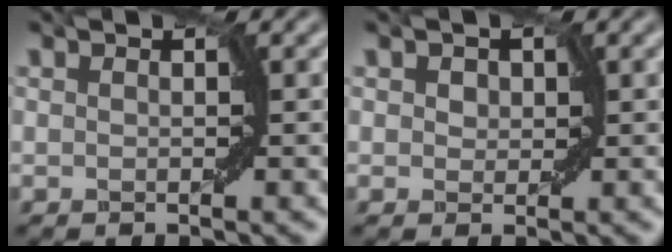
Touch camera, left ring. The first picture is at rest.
{"total": 1.1, "force": [0.4, 0.9, 0.4], "torque": [-0.006, 0.001, 0.008]}